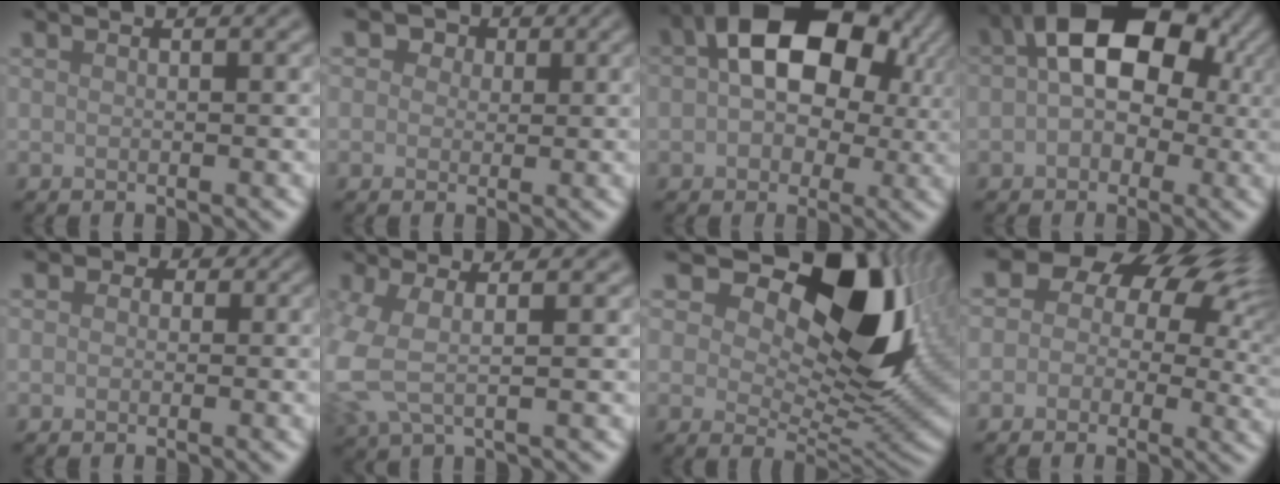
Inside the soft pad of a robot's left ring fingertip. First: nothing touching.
{"total": 3.2, "force": [1.4, 2.5, 1.4], "torque": [-0.019, 0.008, 0.000]}
{"total": 12.9, "force": [2.9, 8.5, 9.2], "torque": [-0.131, 0.014, 0.042]}
{"total": 10.5, "force": [1.7, 7.0, 7.6], "torque": [-0.103, 0.024, 0.011]}
{"total": 2.8, "force": [0.9, 2.4, 1.2], "torque": [0.006, 0.009, -0.020]}
{"total": 4.5, "force": [0.0, 1.8, 4.2], "torque": [-0.117, -0.004, -0.007]}
{"total": 14.7, "force": [6.7, 7.9, 10.5], "torque": [-0.151, 0.003, 0.111]}
{"total": 12.1, "force": [4.3, 9.0, 7.0], "torque": [-0.083, 0.047, 0.035]}